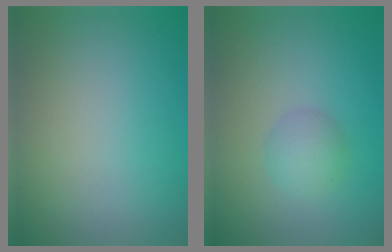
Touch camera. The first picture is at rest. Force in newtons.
{"total": 2.2, "press": 2.2, "slide": 0.1}